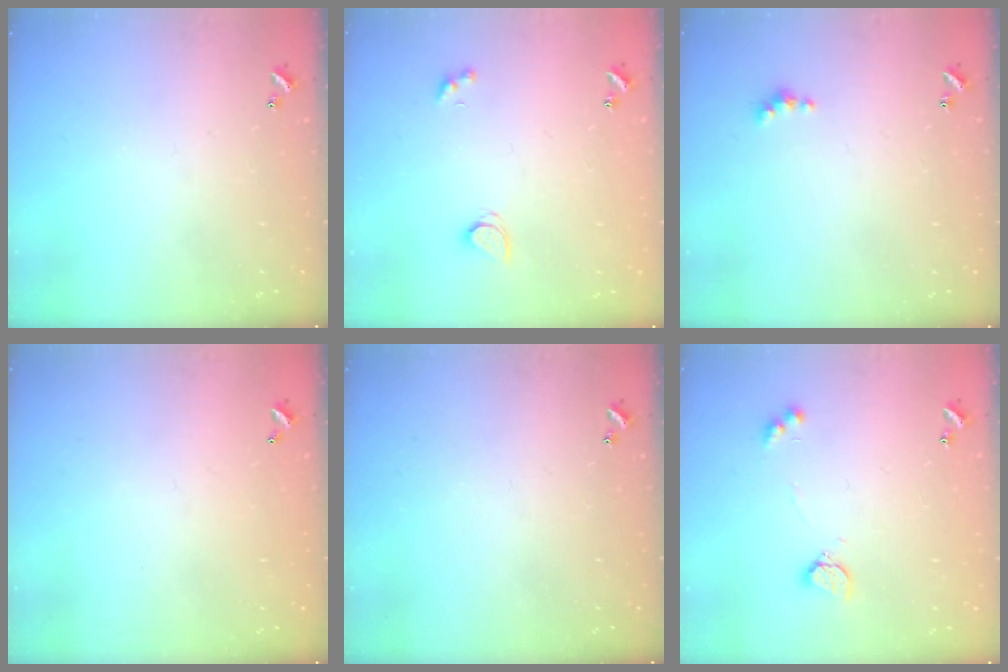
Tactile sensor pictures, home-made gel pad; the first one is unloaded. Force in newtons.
{"total": 2.6, "press": 2.6, "slide": 0.5}
{"total": 2.0, "press": 2.0, "slide": 0.5}
{"total": 2.7, "press": 2.7, "slide": 0.1}
{"total": 0.0}
{"total": 5.3, "press": 5.2, "slide": 0.8}